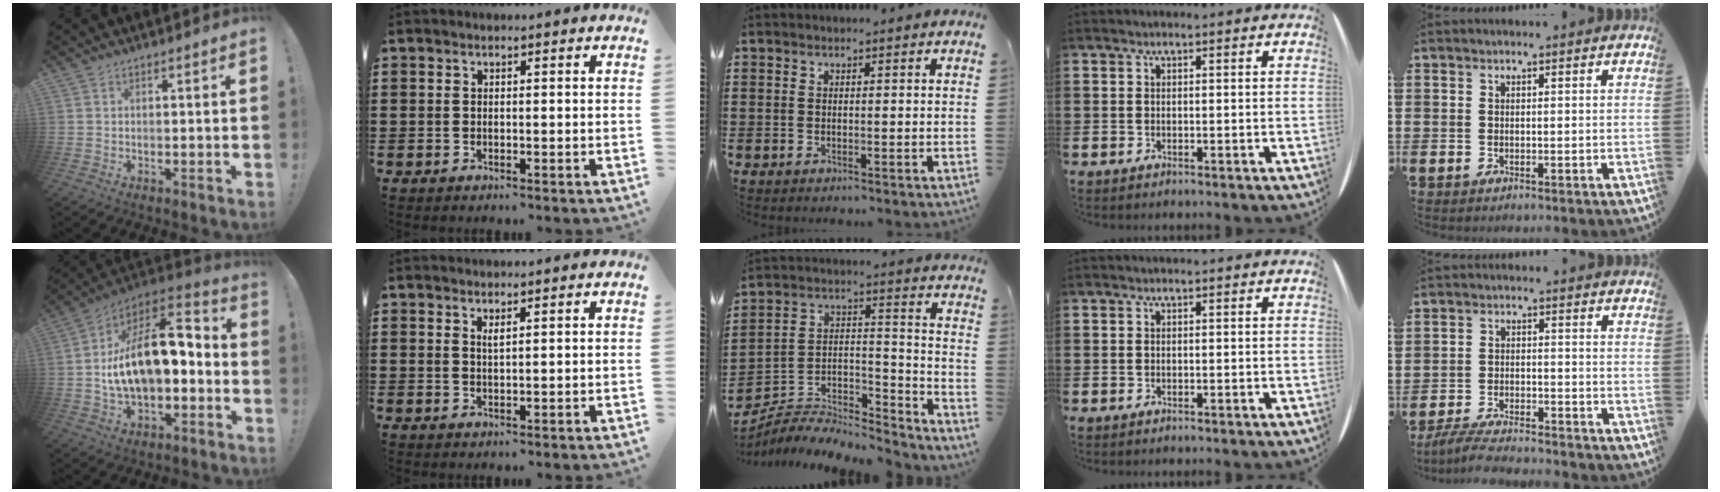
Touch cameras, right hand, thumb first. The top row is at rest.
{"thumb": {"total": 17.8, "force": [1.1, 9.8, 14.9], "torque": [-0.223, -0.001, 0.028]}, "index": {"total": 1.1, "force": [0.8, 0.1, 0.7], "torque": [-0.014, 0.001, 0.014]}, "middle": {"total": 5.9, "force": [-5.6, 1.5, 1.1], "torque": [-0.010, 0.005, -0.110]}, "little": {"total": 3.9, "force": [-3.8, 0.2, 0.8], "torque": [-0.022, 0.000, -0.078]}}